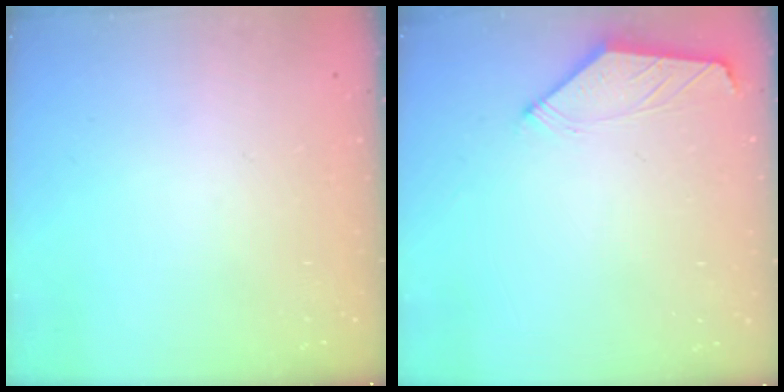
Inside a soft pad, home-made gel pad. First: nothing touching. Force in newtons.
{"total": 1.4, "press": 1.4, "slide": 0.4}